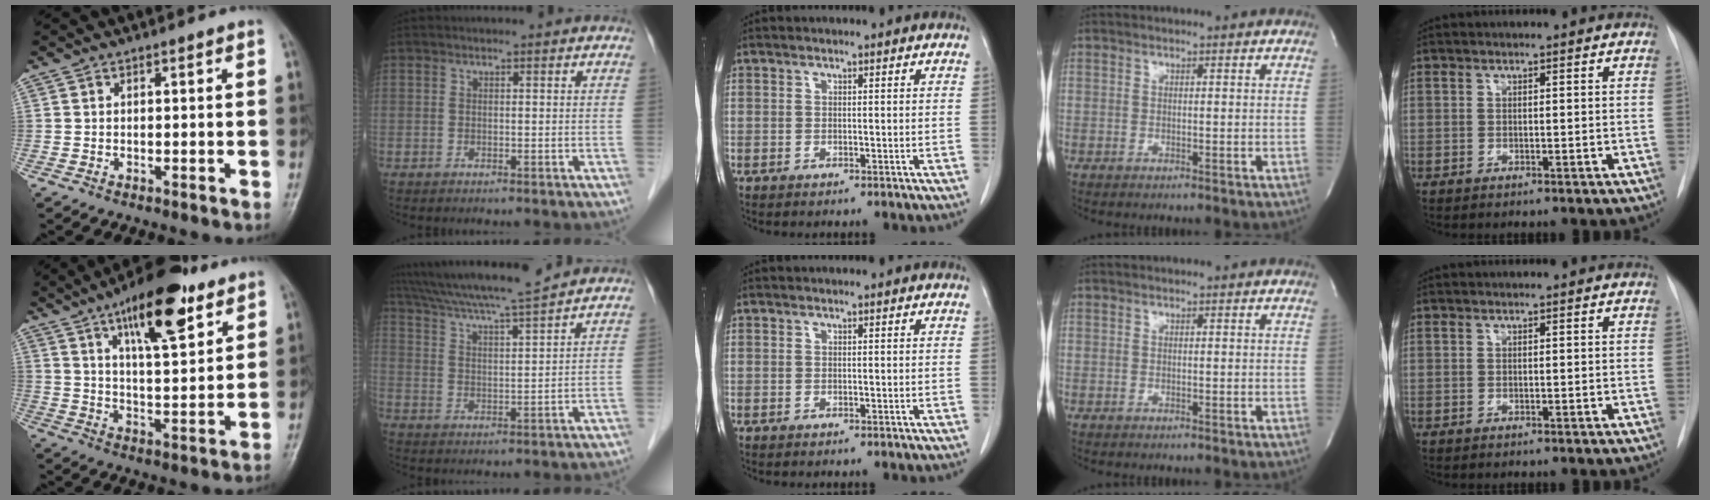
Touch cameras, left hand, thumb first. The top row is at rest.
{"thumb": {"total": 16.7, "force": [9.5, 5.6, 12.4], "torque": [-0.165, -0.042, 0.150]}, "index": {"total": 14.2, "force": [12.7, -0.1, 6.4], "torque": [-0.114, 0.014, 0.211]}}